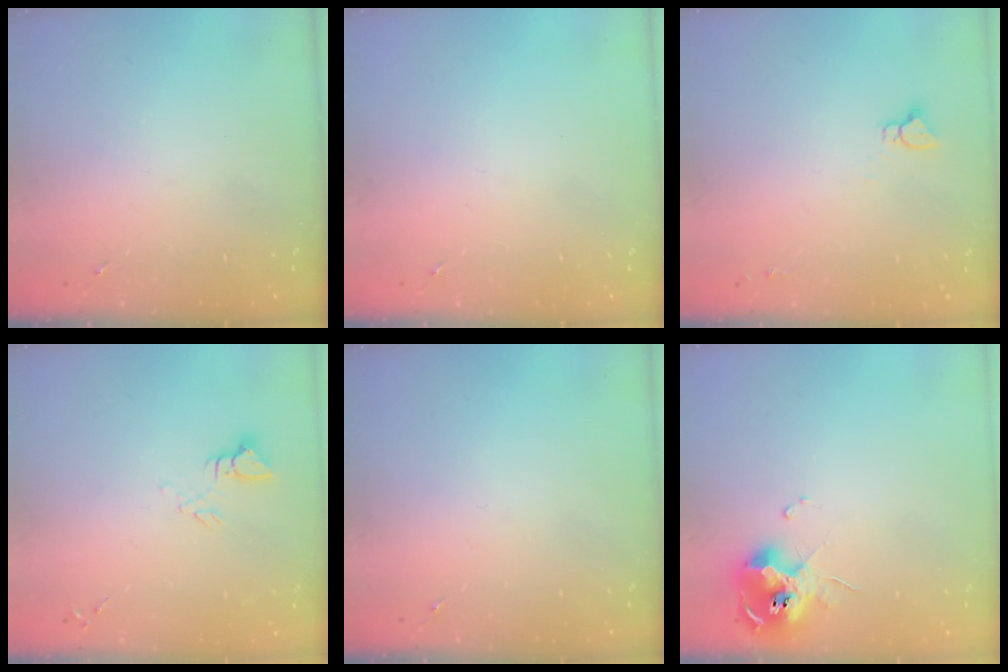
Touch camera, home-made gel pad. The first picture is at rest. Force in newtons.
{"total": 0.0}
{"total": 2.9, "press": 2.9, "slide": 0.2}
{"total": 5.1, "press": 5.1, "slide": 0.4}
{"total": 0.0}
{"total": 11.5, "press": 11.4, "slide": 1.8}